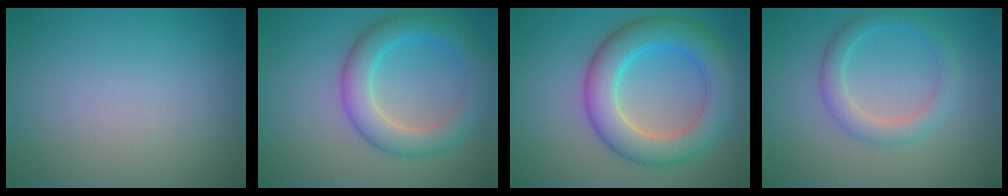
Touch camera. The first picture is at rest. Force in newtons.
{"total": 5.0, "press": 5.0, "slide": 0.2}
{"total": 7.1, "press": 7.1, "slide": 0.1}
{"total": 2.8, "press": 2.8, "slide": 0.0}